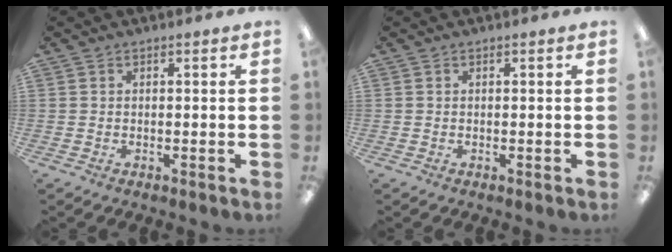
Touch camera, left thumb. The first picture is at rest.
{"total": 0.0}